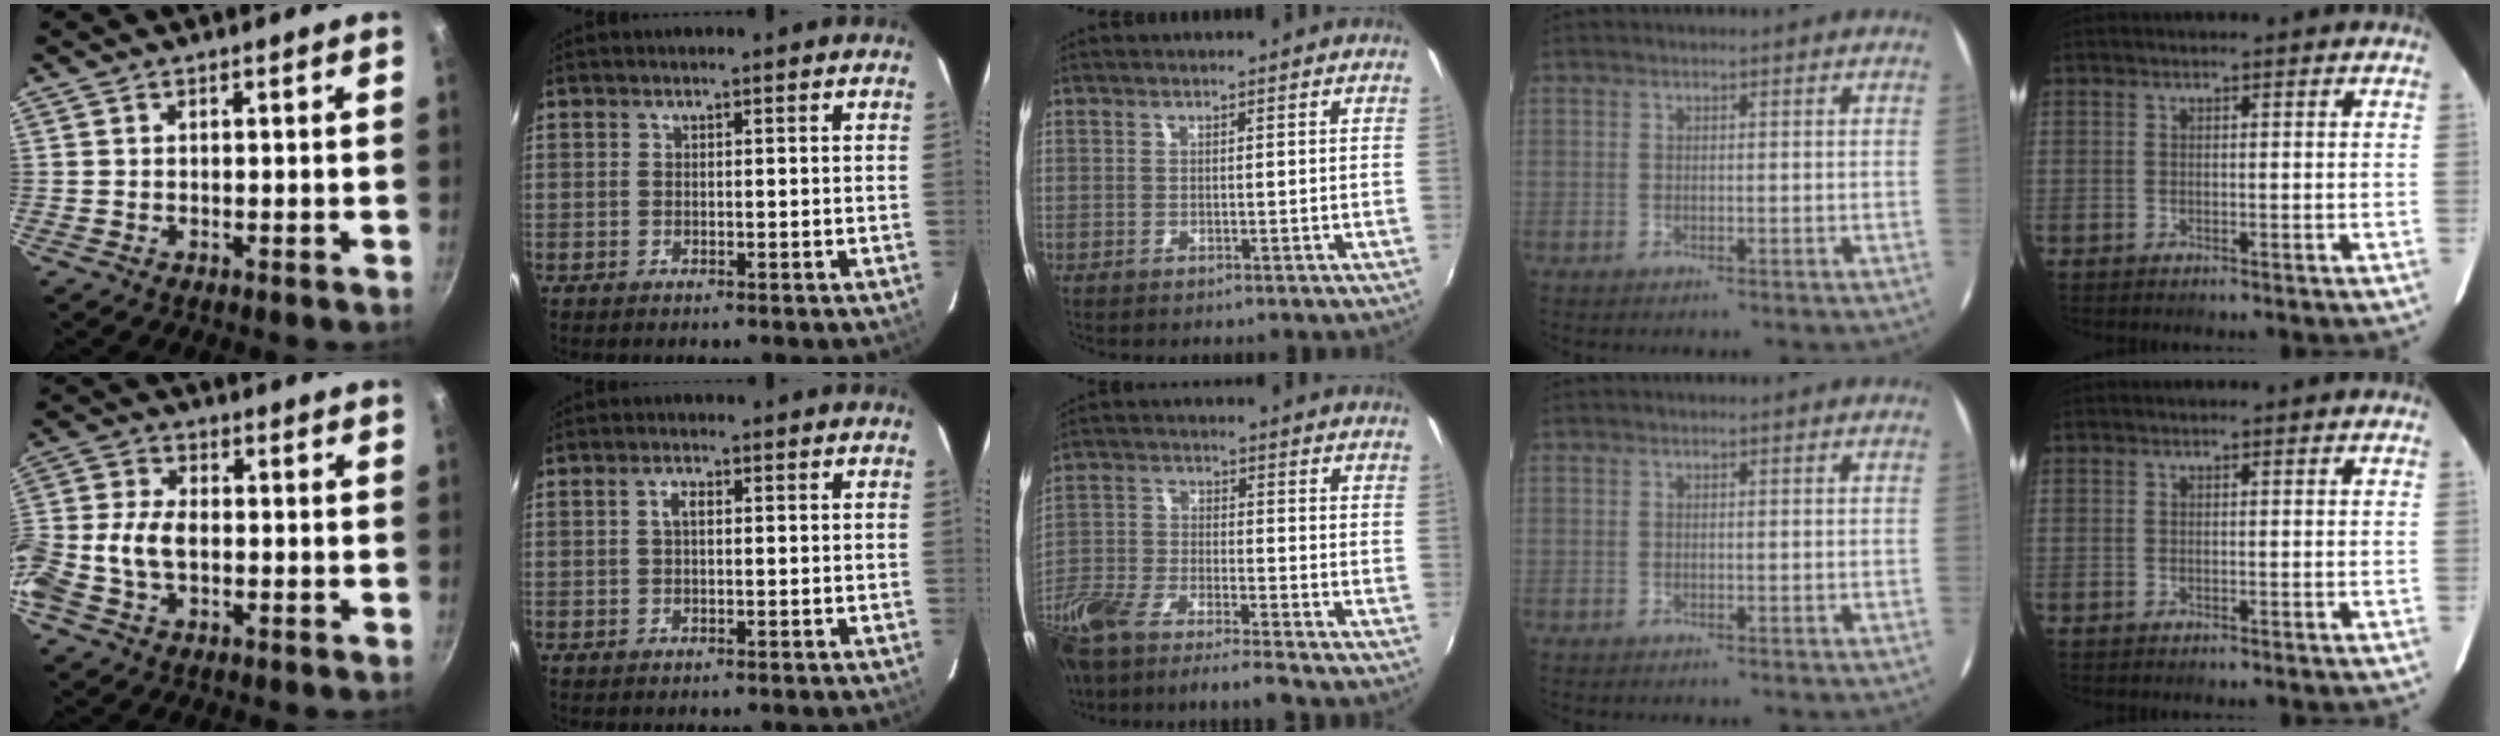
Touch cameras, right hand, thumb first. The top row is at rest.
{"thumb": {"total": 9.6, "force": [-1.8, 5.9, 7.3], "torque": [-0.153, 0.023, -0.048]}, "index": {"total": 1.9, "force": [0.3, 0.9, 1.7], "torque": [-0.033, 0.006, 0.004]}, "middle": {"total": 13.9, "force": [-11.6, 1.8, 7.4], "torque": [-0.176, -0.030, -0.223]}}